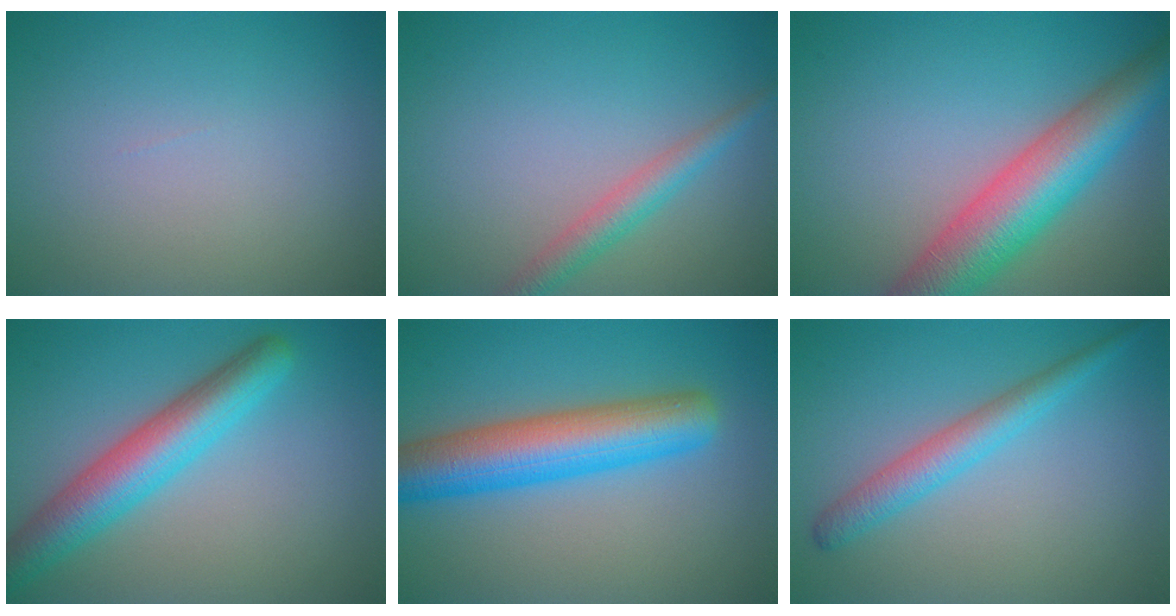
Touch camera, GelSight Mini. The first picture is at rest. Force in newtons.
{"total": 2.7, "press": 2.7, "slide": 0.2}
{"total": 8.8, "press": 8.8, "slide": 0.3}
{"total": 6.2, "press": 6.2, "slide": 0.1}
{"total": 7.9, "press": 7.9, "slide": 0.3}
{"total": 3.1, "press": 3.1, "slide": 0.1}